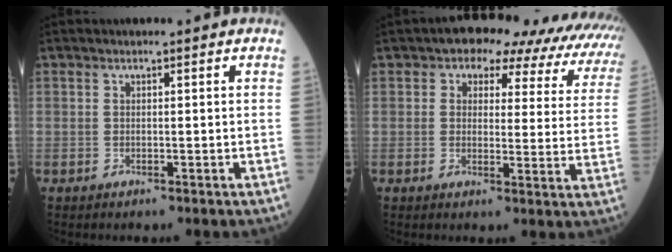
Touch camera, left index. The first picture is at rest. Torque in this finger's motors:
{"motor_torque": [1.12, -1.01, 0.37, 0.05]}